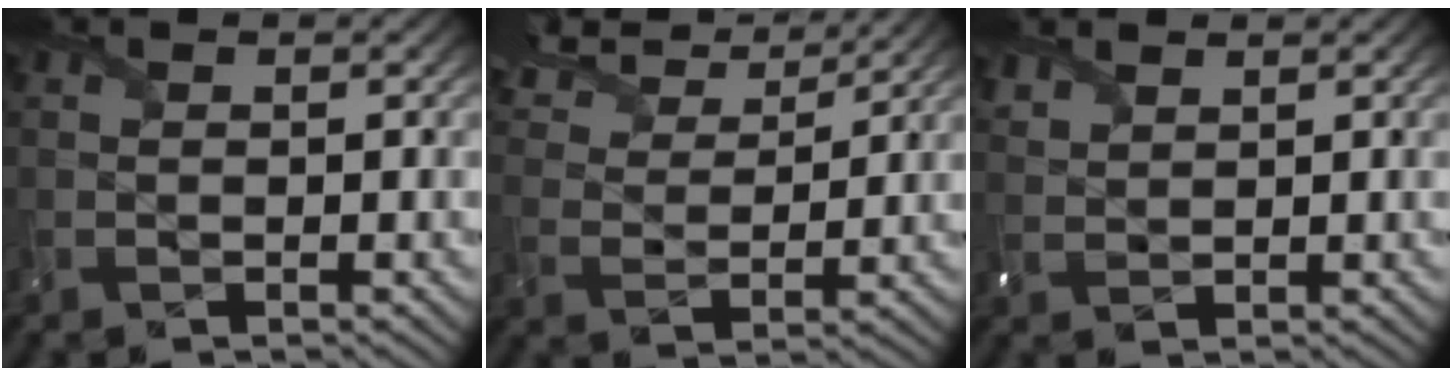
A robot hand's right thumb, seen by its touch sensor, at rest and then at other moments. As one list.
[{"total": 10.4, "force": [8.6, 3.1, 4.9], "torque": [-0.138, 0.026, 0.148]}, {"total": 2.4, "force": [2.0, 1.0, 0.9], "torque": [-0.030, 0.003, 0.047]}]